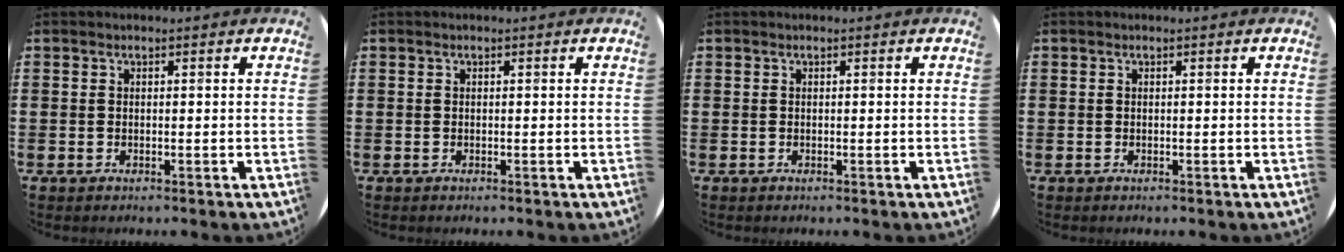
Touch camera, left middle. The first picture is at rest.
{"total": 0.0}
{"total": 0.0}
{"total": 0.0}